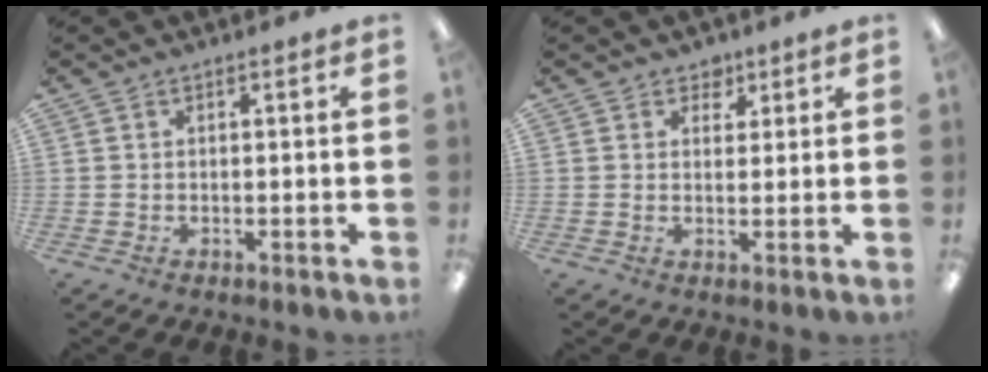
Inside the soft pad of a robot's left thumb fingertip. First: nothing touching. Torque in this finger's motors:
{"motor_torque": [0.12, 0.15, -0.32, -0.19, -0.06]}